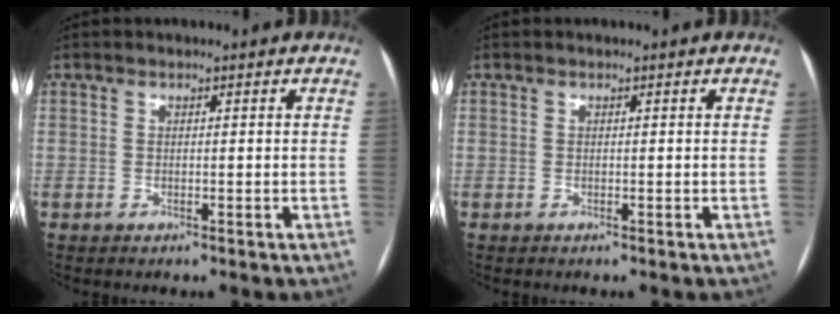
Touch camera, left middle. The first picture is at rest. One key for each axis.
{"total": 0.0}